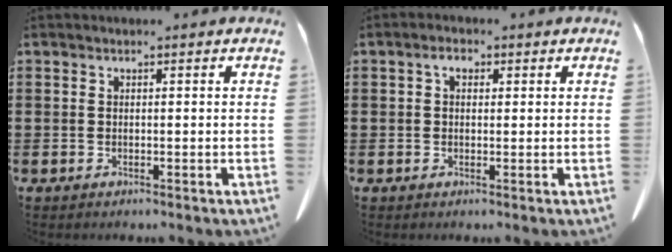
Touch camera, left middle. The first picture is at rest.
{"total": 2.0, "force": [0.7, 1.2, 1.4], "torque": [-0.033, 0.009, 0.011]}